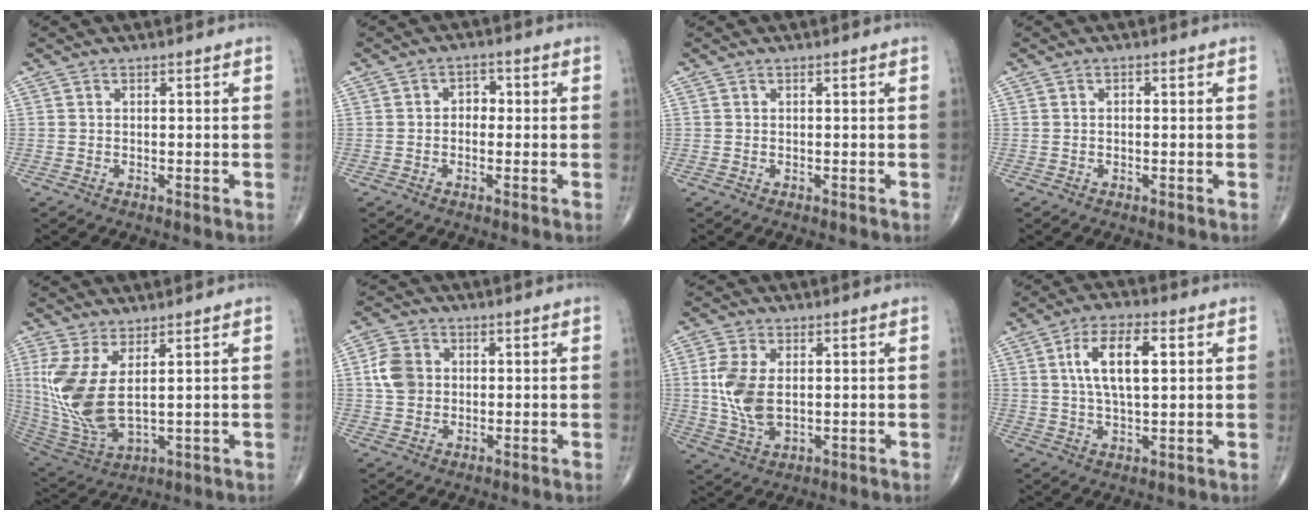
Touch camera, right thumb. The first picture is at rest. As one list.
[{"total": 2.6, "force": [-0.2, 2.1, 1.5], "torque": [-0.001, 0.011, -0.014]}, {"total": 0.0}, {"total": 0.6, "force": [-0.1, 0.4, 0.4], "torque": [-0.003, 0.000, -0.002]}, {"total": 12.9, "force": [2.8, 5.3, 11.5], "torque": [-0.261, -0.027, 0.075]}, {"total": 6.3, "force": [0.7, 5.2, 3.5], "torque": [-0.056, 0.005, 0.009]}, {"total": 9.4, "force": [0.8, 5.5, 7.6], "torque": [-0.160, -0.007, 0.024]}, {"total": 10.4, "force": [2.6, 4.4, 9.0], "torque": [-0.156, 0.000, 0.045]}]